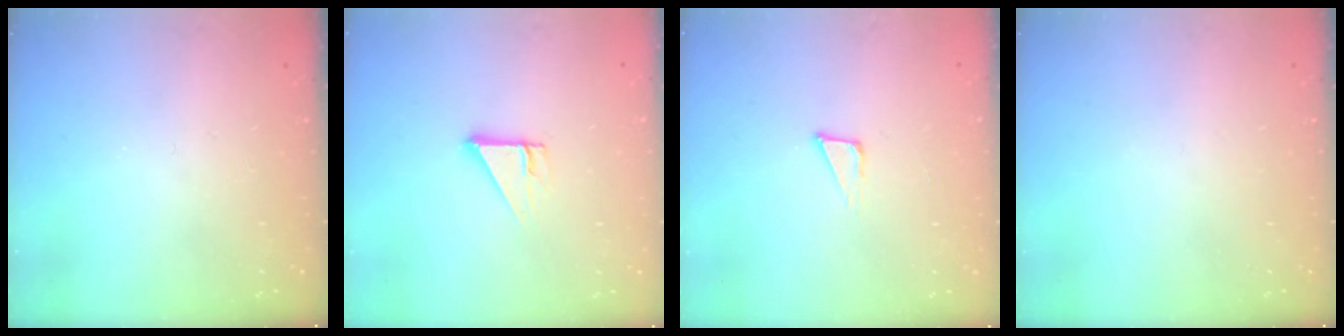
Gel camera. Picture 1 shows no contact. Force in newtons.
{"total": 3.7, "press": 3.7, "slide": 0.2}
{"total": 3.3, "press": 3.2, "slide": 0.8}
{"total": 0.0}